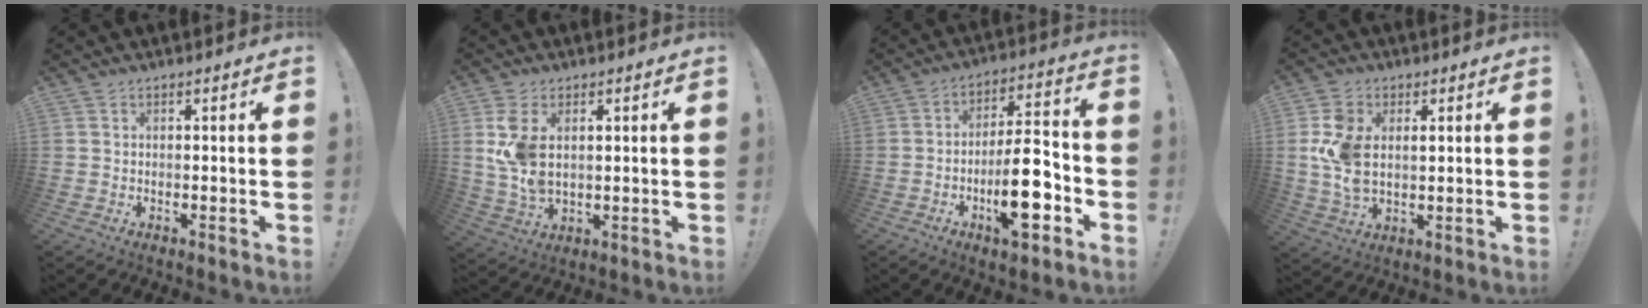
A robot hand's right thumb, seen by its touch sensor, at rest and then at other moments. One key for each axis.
{"total": 9.2, "fx": 2.6, "fy": 5.3, "fz": 7.0, "tx": -0.136, "ty": -0.017, "tz": 0.046}
{"total": 16.1, "fx": -6.0, "fy": 5.4, "fz": 14.0, "tx": -0.221, "ty": 0.028, "tz": -0.097}
{"total": 10.3, "fx": 1.7, "fy": 7.0, "fz": 7.4, "tx": -0.133, "ty": -0.001, "tz": 0.035}